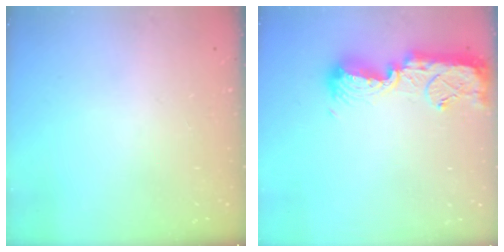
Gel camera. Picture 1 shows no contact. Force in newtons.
{"total": 15.6, "press": 15.6, "slide": 0.7}